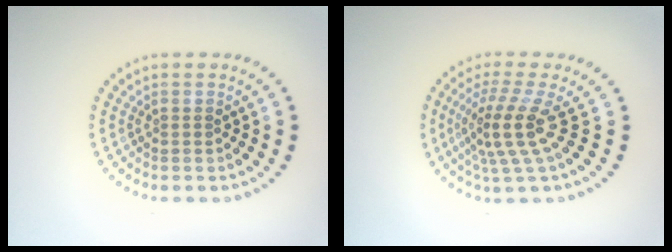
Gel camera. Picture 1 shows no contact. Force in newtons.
{"total": 4.1, "press": 2.8, "slide": 3.1}